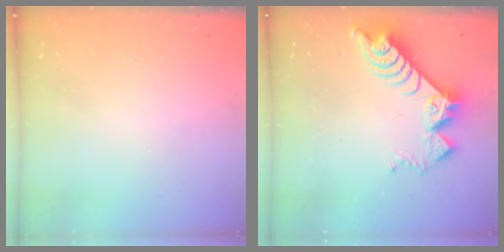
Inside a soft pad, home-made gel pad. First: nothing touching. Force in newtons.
{"total": 9.8, "press": 9.7, "slide": 0.9}